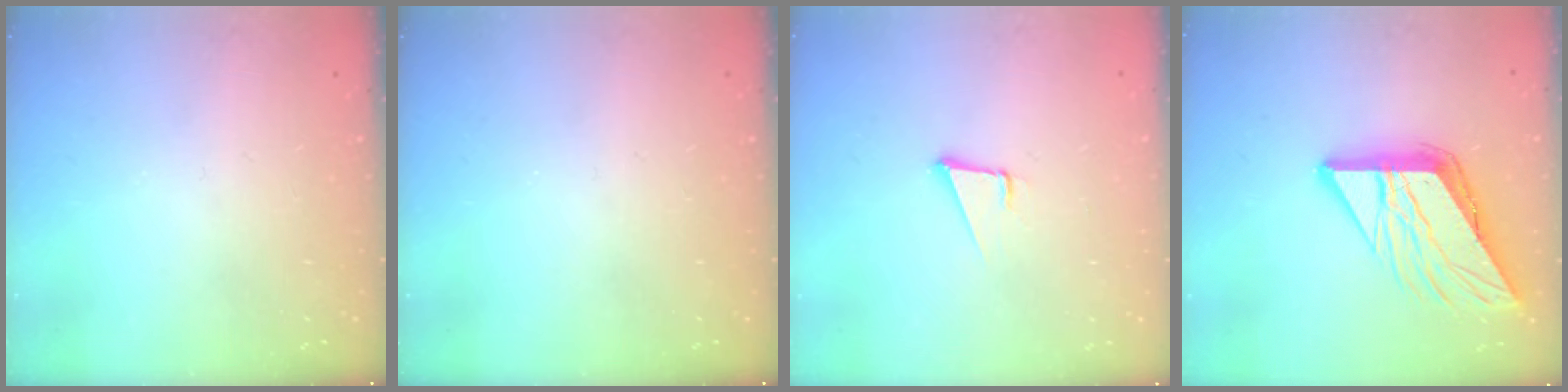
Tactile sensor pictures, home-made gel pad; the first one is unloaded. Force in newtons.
{"total": 0.0}
{"total": 3.6, "press": 2.7, "slide": 2.4}
{"total": 15.9, "press": 15.9, "slide": 1.6}